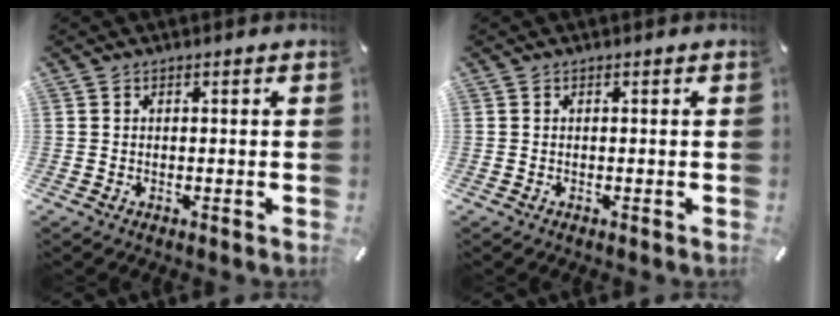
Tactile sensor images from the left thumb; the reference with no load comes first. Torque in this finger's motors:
{"motor_torque": [-0.11, 0.11, -0.05, 0.09, 0.00]}